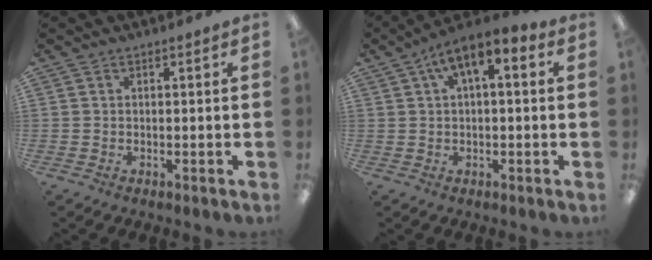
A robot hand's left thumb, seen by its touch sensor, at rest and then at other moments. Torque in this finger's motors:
{"motor_torque": [1.44, 1.25, 1.40, -0.73, 0.27]}